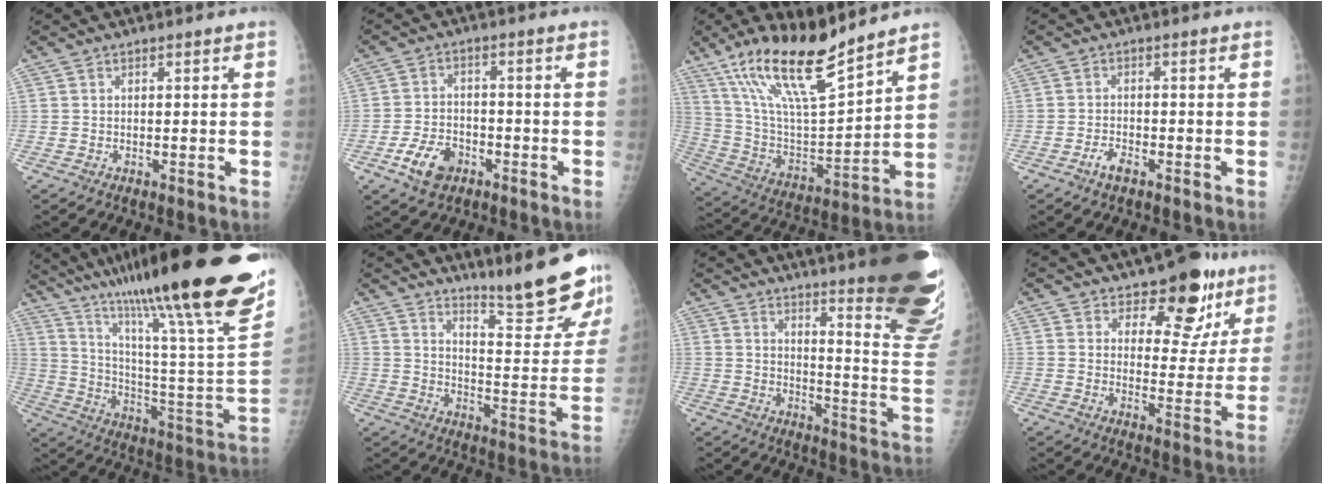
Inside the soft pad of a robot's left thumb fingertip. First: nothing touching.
{"total": 7.5, "force": [-3.9, 5.0, 4.1], "torque": [-0.065, 0.019, -0.067]}
{"total": 19.7, "force": [14.3, 4.5, 12.7], "torque": [-0.208, -0.067, 0.272]}
{"total": 2.8, "force": [-1.8, 1.3, 1.7], "torque": [-0.035, 0.011, -0.034]}
{"total": 37.3, "force": [26.3, 4.1, 26.1], "torque": [-0.333, -0.104, 0.396]}
{"total": 16.6, "force": [13.8, 2.2, 9.0], "torque": [-0.096, -0.118, 0.195]}
{"total": 27.7, "force": [20.3, 3.9, 18.4], "torque": [-0.179, -0.152, 0.250]}
{"total": 11.5, "force": [7.9, 6.6, 5.1], "torque": [-0.013, -0.046, 0.104]}